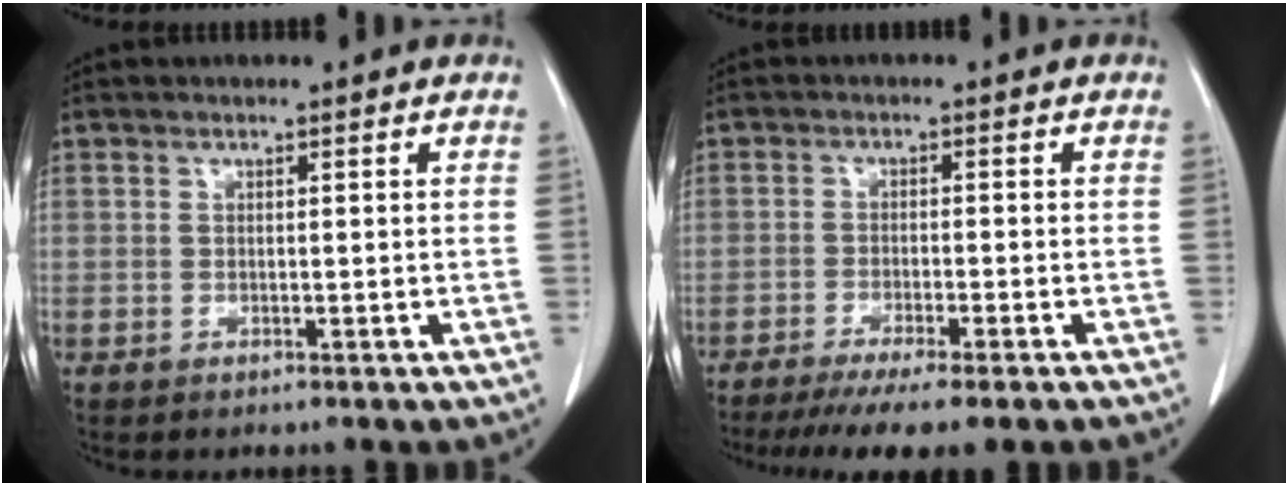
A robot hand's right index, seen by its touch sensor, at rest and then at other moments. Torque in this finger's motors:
{"motor_torque": [1.06, -1.09, 0.51, 0.14]}